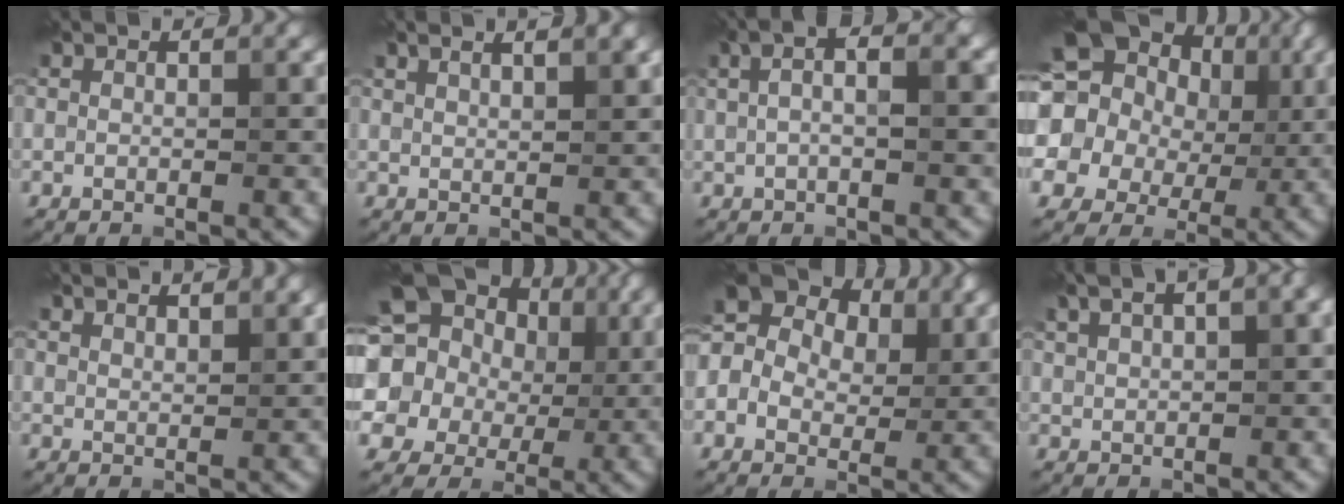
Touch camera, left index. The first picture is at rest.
{"total": 3.3, "force": [2.1, 1.2, 2.3], "torque": [-0.011, 0.011, 0.009]}
{"total": 5.0, "force": [1.4, 1.9, 4.4], "torque": [-0.073, 0.019, 0.014]}
{"total": 17.0, "force": [4.5, 14.1, 8.3], "torque": [-0.178, 0.028, 0.054]}
{"total": 2.6, "force": [2.3, 0.6, 1.1], "torque": [-0.003, 0.005, 0.029]}
{"total": 18.4, "force": [5.2, 15.8, 7.8], "torque": [-0.175, 0.039, 0.039]}
{"total": 10.6, "force": [3.0, 8.2, 6.1], "torque": [-0.104, 0.040, 0.016]}
{"total": 5.3, "force": [3.2, 1.6, 3.9], "torque": [-0.077, 0.021, 0.056]}